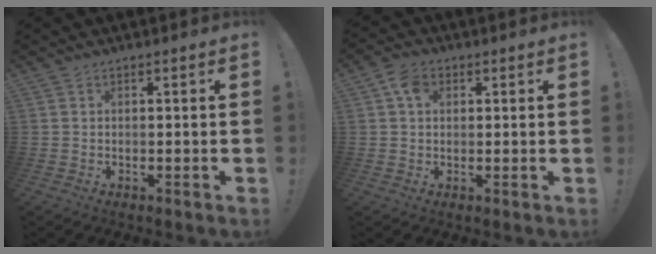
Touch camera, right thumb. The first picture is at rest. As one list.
[{"total": 5.6, "force": [1.8, 3.9, 3.5], "torque": [-0.060, 0.004, 0.036]}]